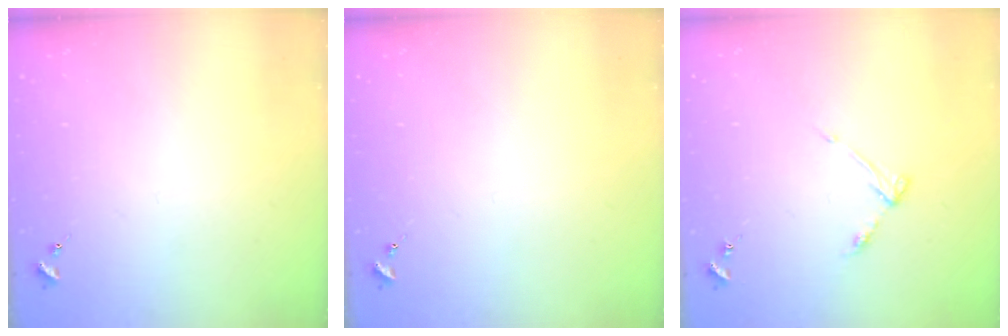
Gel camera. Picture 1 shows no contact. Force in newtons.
{"total": 0.0}
{"total": 4.6, "press": 4.6, "slide": 0.6}